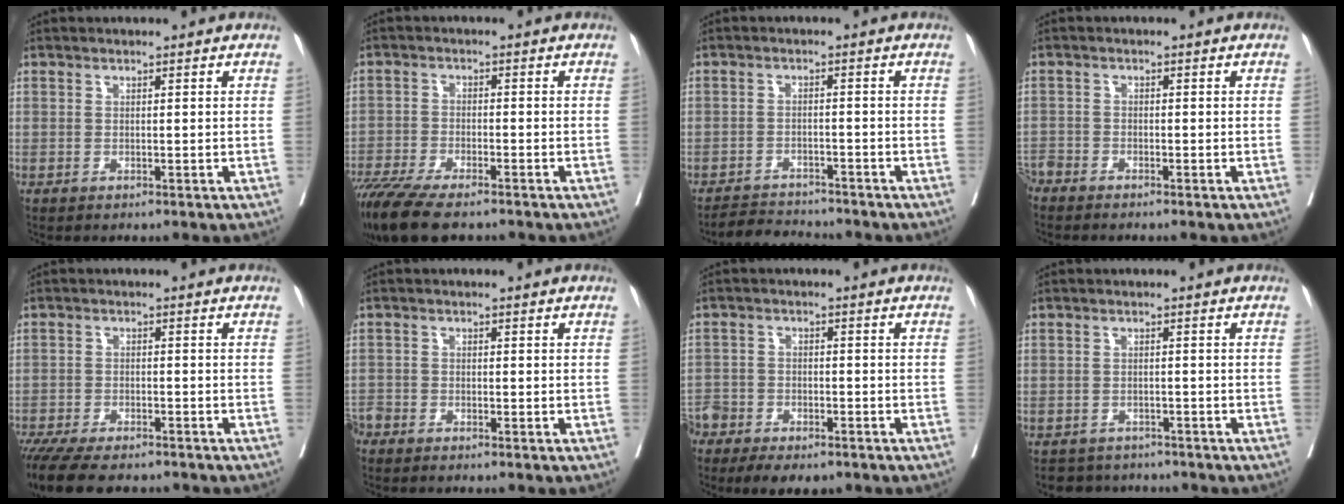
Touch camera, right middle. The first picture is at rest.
{"total": 11.5, "force": [-9.2, 2.5, 6.4], "torque": [-0.106, -0.023, -0.151]}
{"total": 5.1, "force": [-5.0, 0.8, 0.3], "torque": [-0.003, -0.009, -0.084]}
{"total": 2.7, "force": [-2.6, 0.1, 0.4], "torque": [-0.004, -0.007, -0.054]}
{"total": 12.4, "force": [-10.4, 3.2, 5.8], "torque": [-0.104, -0.018, -0.156]}
{"total": 3.1, "force": [-3.0, 0.7, 0.7], "torque": [-0.010, -0.006, -0.061]}
{"total": 11.3, "force": [-8.5, 5.5, 5.0], "torque": [-0.104, 0.001, -0.133]}
{"total": 4.3, "force": [-3.9, 1.7, -0.3], "torque": [0.008, 0.004, -0.057]}